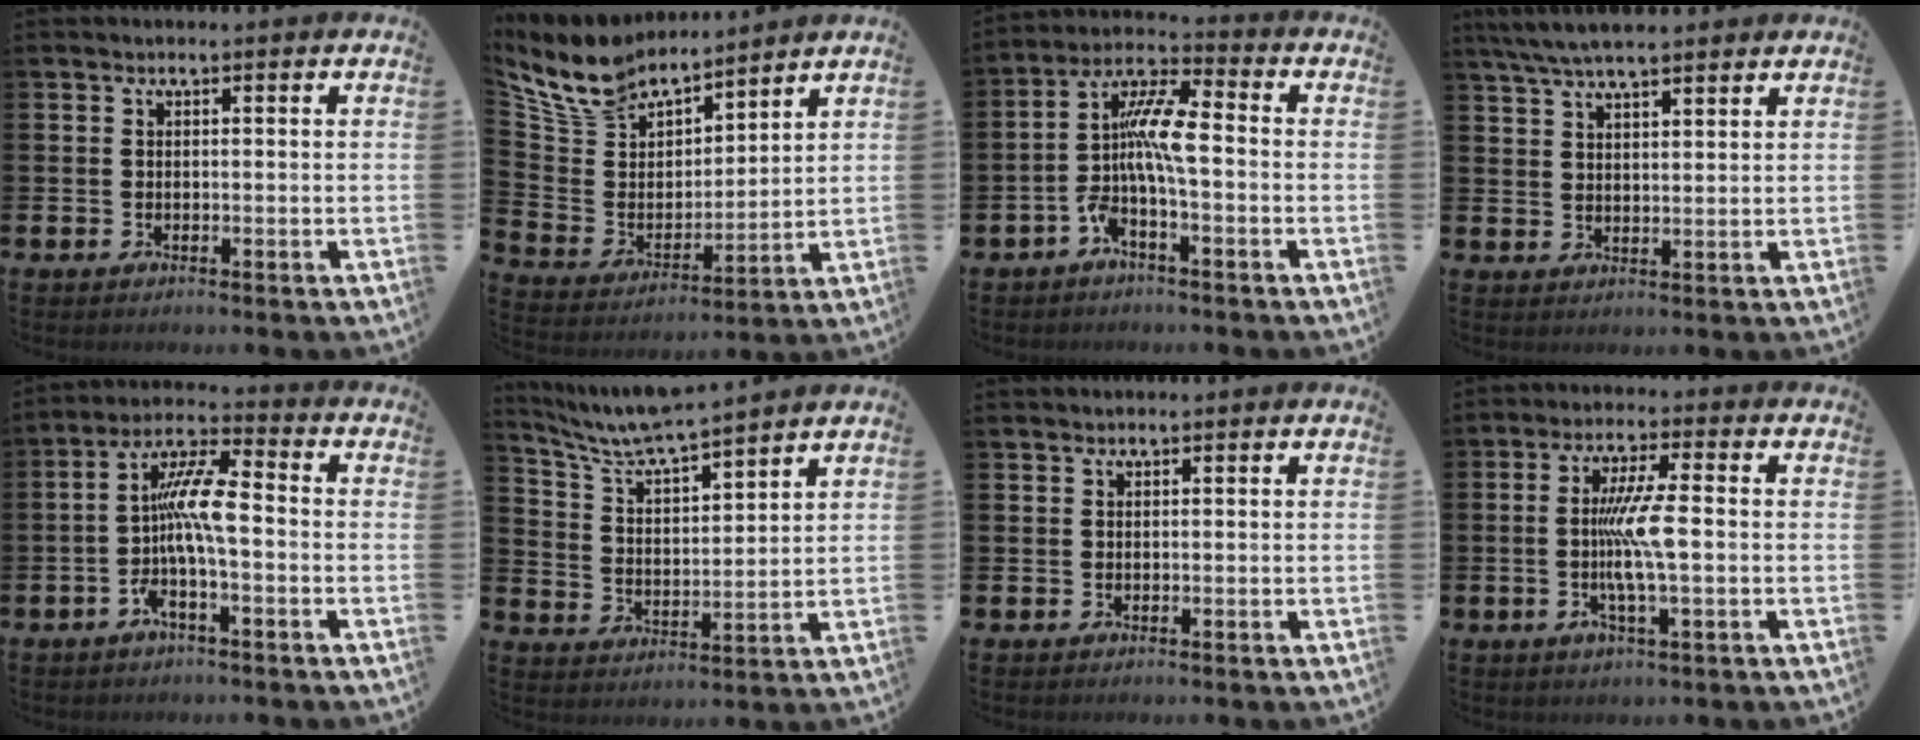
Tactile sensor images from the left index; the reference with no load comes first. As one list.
[{"total": 9.3, "force": [8.5, 3.3, 1.7], "torque": [-0.083, -0.064, 0.153]}, {"total": 7.9, "force": [-1.4, 1.9, 7.6], "torque": [-0.168, -0.024, -0.035]}, {"total": 6.0, "force": [5.5, 1.1, 2.2], "torque": [-0.064, -0.011, 0.103]}, {"total": 8.7, "force": [-0.9, 2.3, 8.4], "torque": [-0.180, -0.012, -0.024]}, {"total": 7.3, "force": [7.0, -0.1, 2.1], "torque": [-0.066, -0.049, 0.119]}, {"total": 0.8, "force": [0.8, 0.1, -0.1], "torque": [0.010, -0.003, 0.013]}, {"total": 6.9, "force": [-0.3, 0.8, 6.9], "torque": [-0.128, 0.001, -0.009]}]